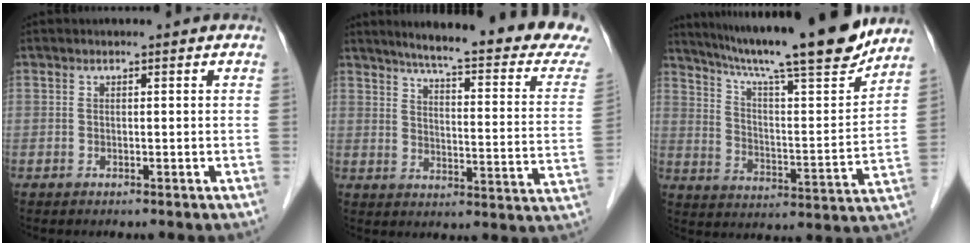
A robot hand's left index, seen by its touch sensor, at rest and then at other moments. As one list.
[{"total": 23.9, "force": [20.9, 0.8, 11.6], "torque": [-0.156, -0.070, 0.251]}, {"total": 22.5, "force": [19.1, 0.7, 12.0], "torque": [-0.198, -0.016, 0.286]}]